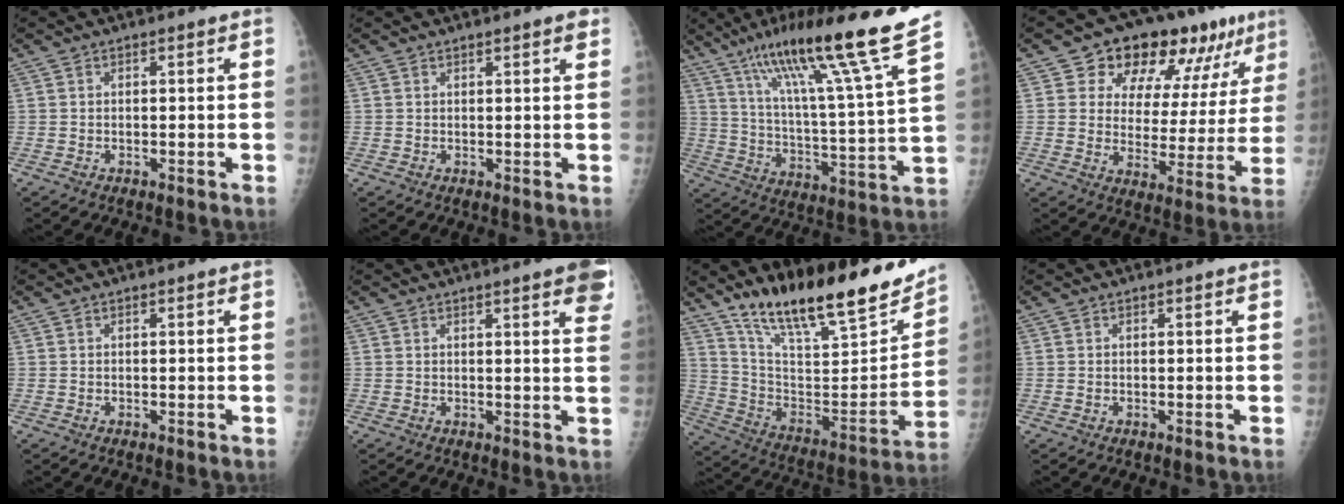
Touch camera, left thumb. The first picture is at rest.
{"total": 1.7, "force": [1.2, 0.3, 1.2], "torque": [-0.014, -0.005, 0.014]}
{"total": 21.4, "force": [15.5, -0.2, 14.8], "torque": [-0.224, -0.079, 0.252]}
{"total": 18.5, "force": [11.2, 9.7, 11.0], "torque": [-0.096, -0.030, 0.158]}
{"total": 0.0}
{"total": 7.8, "force": [4.4, 1.3, 6.3], "torque": [-0.057, -0.007, 0.045]}
{"total": 26.3, "force": [19.5, 7.0, 16.1], "torque": [-0.223, -0.083, 0.324]}
{"total": 0.0}